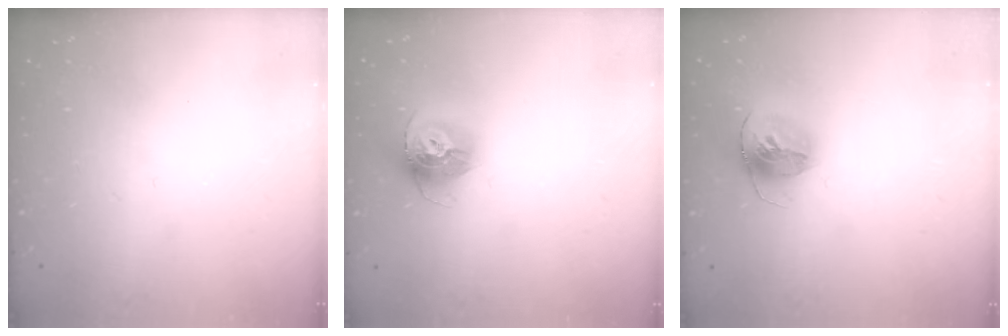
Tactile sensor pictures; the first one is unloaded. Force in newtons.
{"total": 13.8, "press": 13.8, "slide": 1.0}
{"total": 14.3, "press": 14.3, "slide": 1.5}